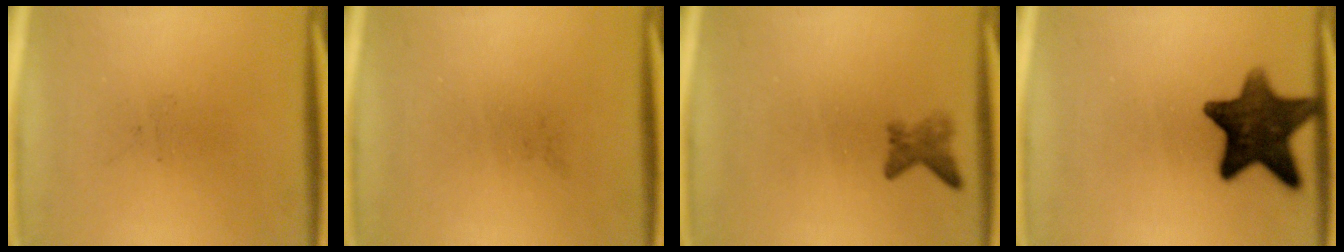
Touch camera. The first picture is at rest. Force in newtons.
{"total": 0.0}
{"total": 2.0}
{"total": 12.7}